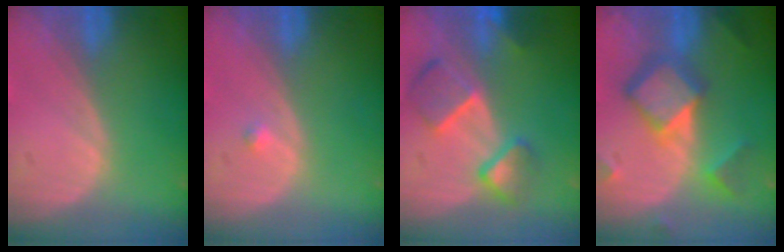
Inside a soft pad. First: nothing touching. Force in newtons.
{"total": 0.7, "press": 0.7, "slide": 0.1}
{"total": 7.2, "press": 6.8, "slide": 2.3}
{"total": 7.9, "press": 7.9, "slide": 0.5}